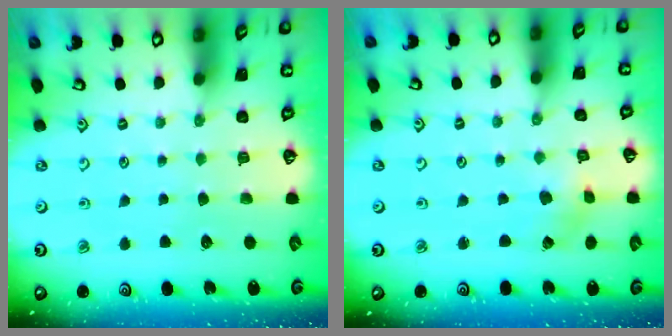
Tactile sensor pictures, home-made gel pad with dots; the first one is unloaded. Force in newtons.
{"total": 0.8, "press": 0.8, "slide": 0.2}